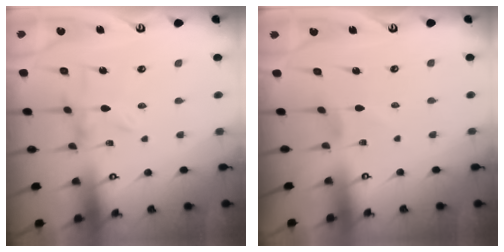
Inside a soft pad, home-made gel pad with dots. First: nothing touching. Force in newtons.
{"total": 0.0}